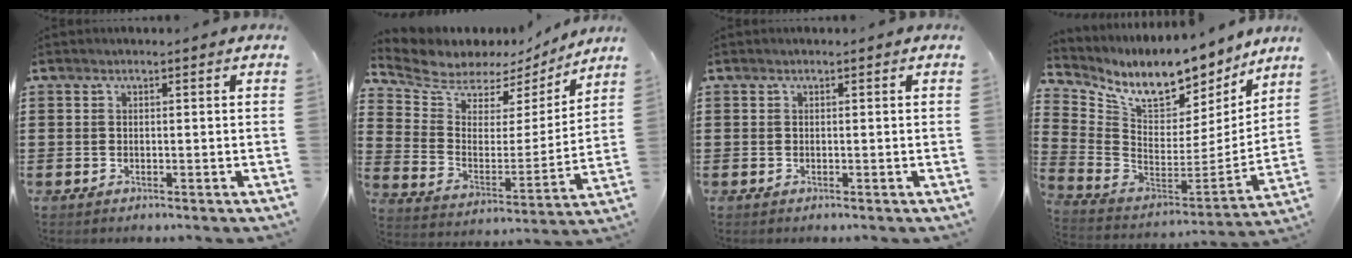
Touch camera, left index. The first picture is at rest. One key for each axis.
{"total": 5.9, "fx": 5.4, "fy": 2.4, "fz": 0.2, "tx": -0.046, "ty": -0.040, "tz": 0.092}
{"total": 0.0}
{"total": 9.6, "fx": 8.0, "fy": 3.1, "fz": 4.4, "tx": -0.110, "ty": -0.065, "tz": 0.136}